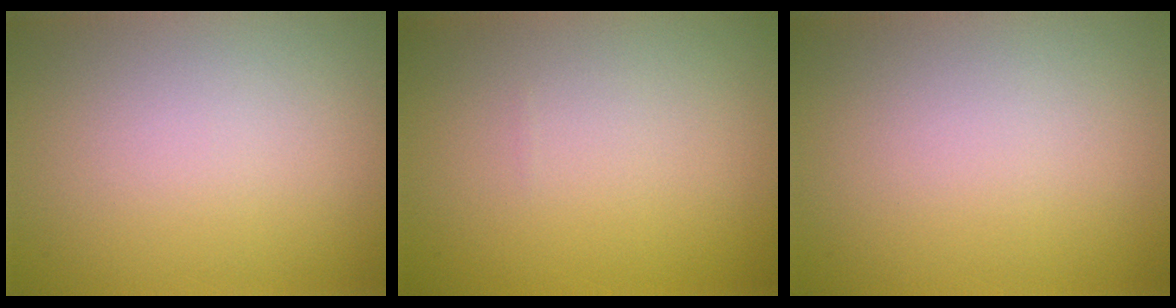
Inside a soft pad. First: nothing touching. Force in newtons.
{"total": 0.0}
{"total": 0.0}